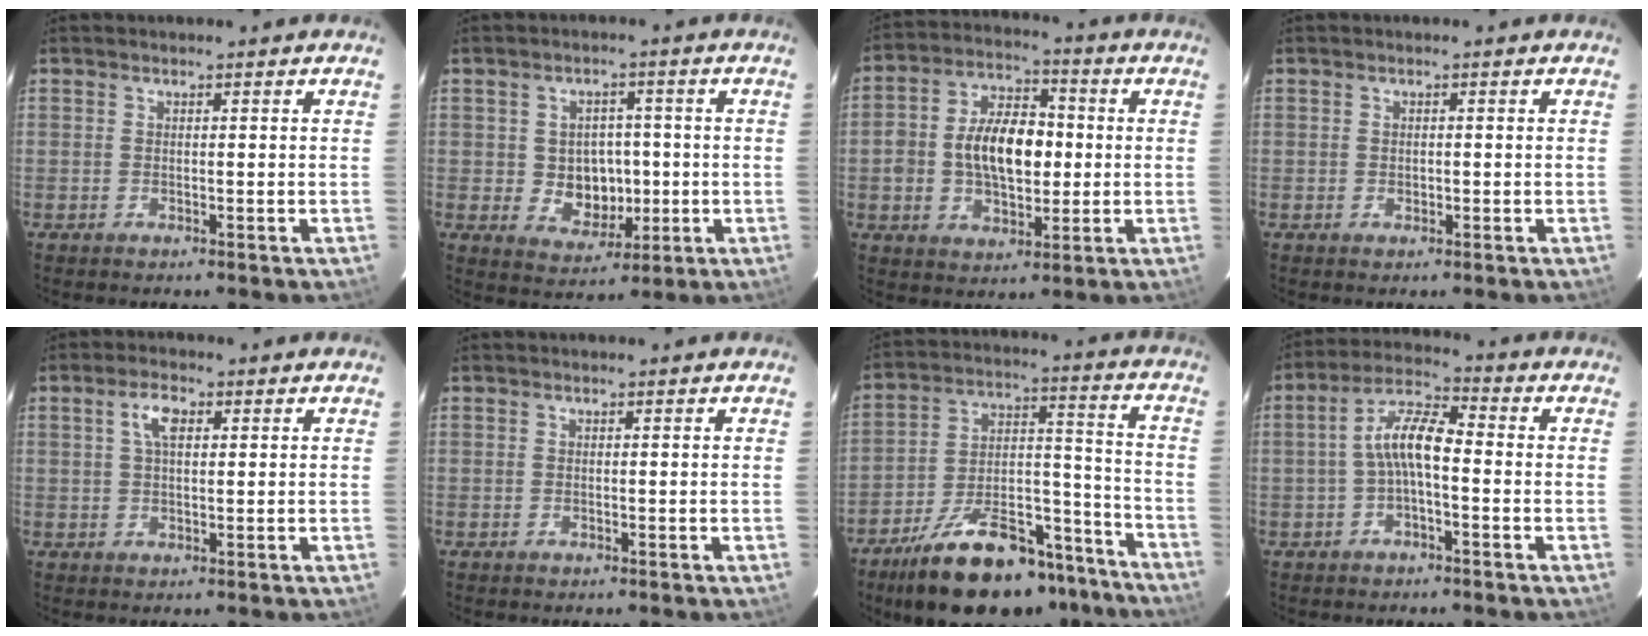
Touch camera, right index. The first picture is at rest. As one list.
[{"total": 7.4, "force": [-0.7, 6.4, 3.7], "torque": [-0.076, 0.009, 0.006]}, {"total": 12.8, "force": [-0.4, 7.6, 10.3], "torque": [-0.192, 0.026, -0.005]}, {"total": 0.9, "force": [-0.2, 0.7, 0.4], "torque": [-0.005, 0.002, -0.002]}, {"total": 3.9, "force": [1.3, 1.7, 3.3], "torque": [-0.062, 0.011, 0.025]}, {"total": 0.0}, {"total": 25.1, "force": [-19.4, 9.7, 12.6], "torque": [-0.214, 0.028, -0.275]}, {"total": 7.1, "force": [-1.3, 2.1, 6.6], "torque": [-0.141, 0.021, -0.028]}]